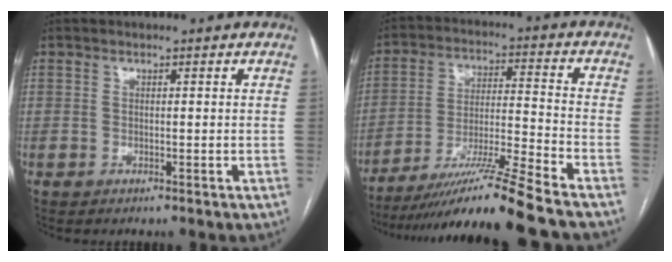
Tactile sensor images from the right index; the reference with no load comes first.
{"total": 15.3, "force": [-12.7, -2.6, 8.2], "torque": [-0.146, -0.014, -0.220]}